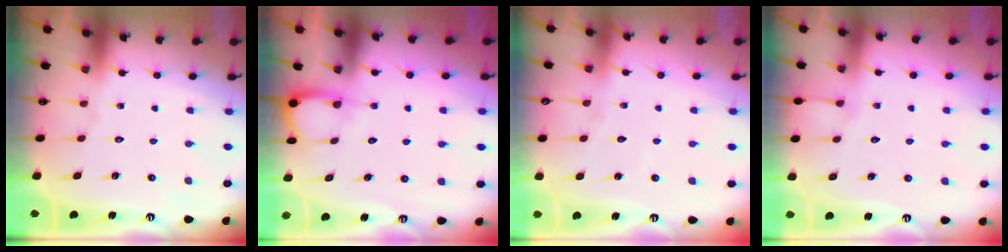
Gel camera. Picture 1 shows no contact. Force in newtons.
{"total": 4.5, "press": 4.5, "slide": 0.4}
{"total": 3.6, "press": 3.6, "slide": 0.5}
{"total": 3.4, "press": 3.3, "slide": 0.5}